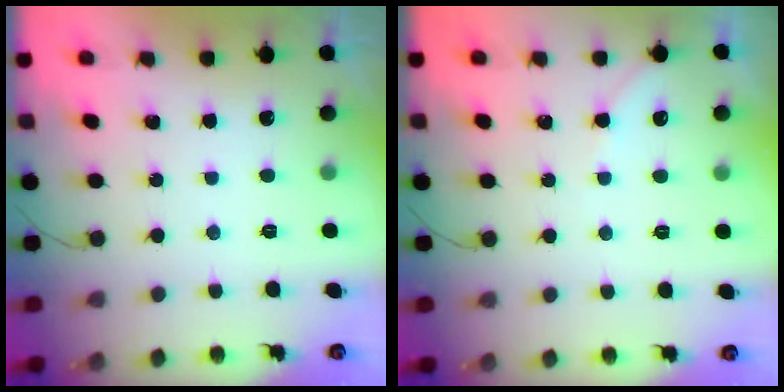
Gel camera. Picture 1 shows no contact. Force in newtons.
{"total": 2.4, "press": 2.3, "slide": 0.4}